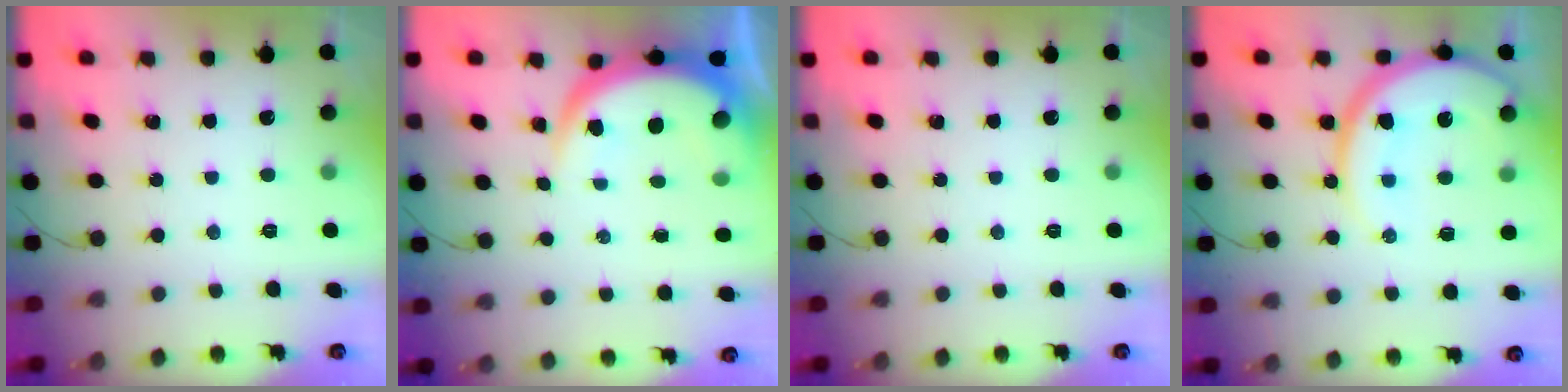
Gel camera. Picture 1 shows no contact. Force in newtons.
{"total": 8.0, "press": 8.0, "slide": 0.9}
{"total": 0.0}
{"total": 16.6, "press": 16.5, "slide": 1.8}